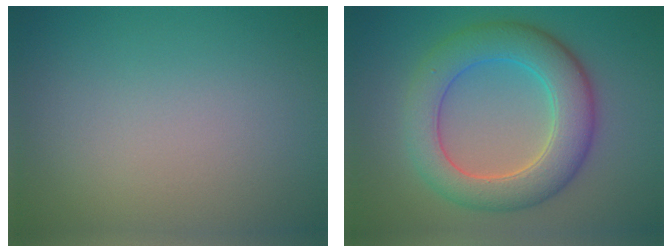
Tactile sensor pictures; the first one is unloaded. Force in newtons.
{"total": 7.1, "press": 7.1, "slide": 0.3}